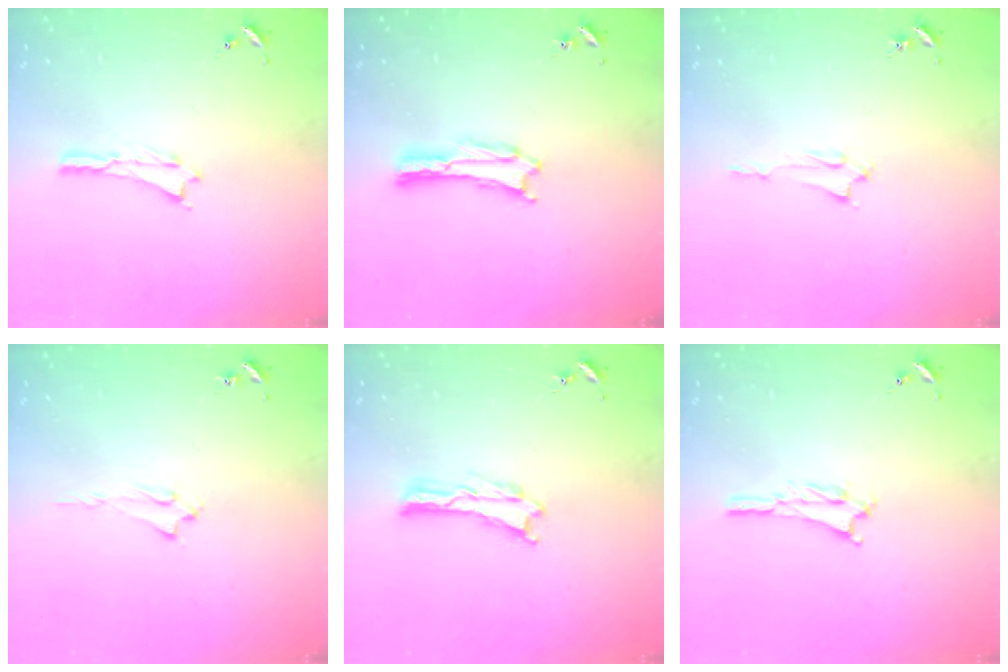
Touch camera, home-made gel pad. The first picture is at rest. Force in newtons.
{"total": 1.1, "press": 1.1, "slide": 0.0}
{"total": 1.3, "press": 1.3, "slide": 0.2}
{"total": 1.6, "press": 1.6, "slide": 0.2}
{"total": 0.0}
{"total": 1.2, "press": 1.2, "slide": 0.2}